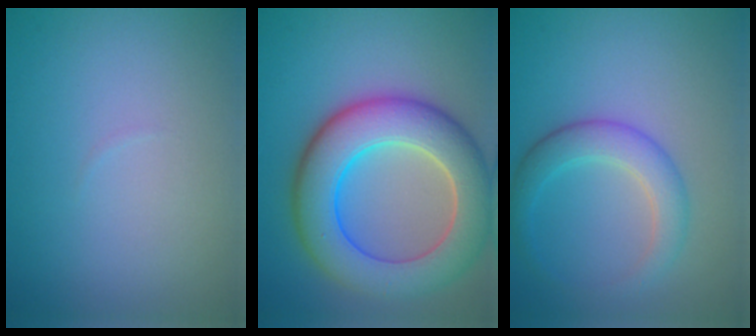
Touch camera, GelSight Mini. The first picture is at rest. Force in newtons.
{"total": 9.9, "press": 9.8, "slide": 0.7}
{"total": 3.3, "press": 3.3, "slide": 0.1}